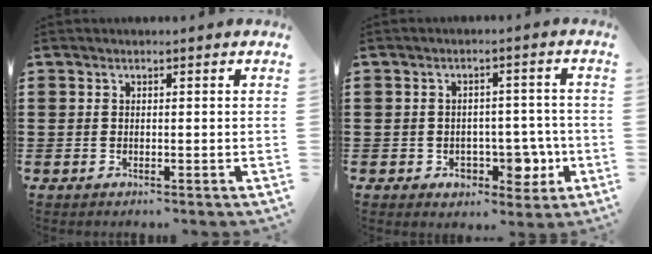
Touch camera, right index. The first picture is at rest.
{"total": 5.6, "force": [-1.7, 4.5, 3.0], "torque": [-0.044, 0.006, -0.029]}